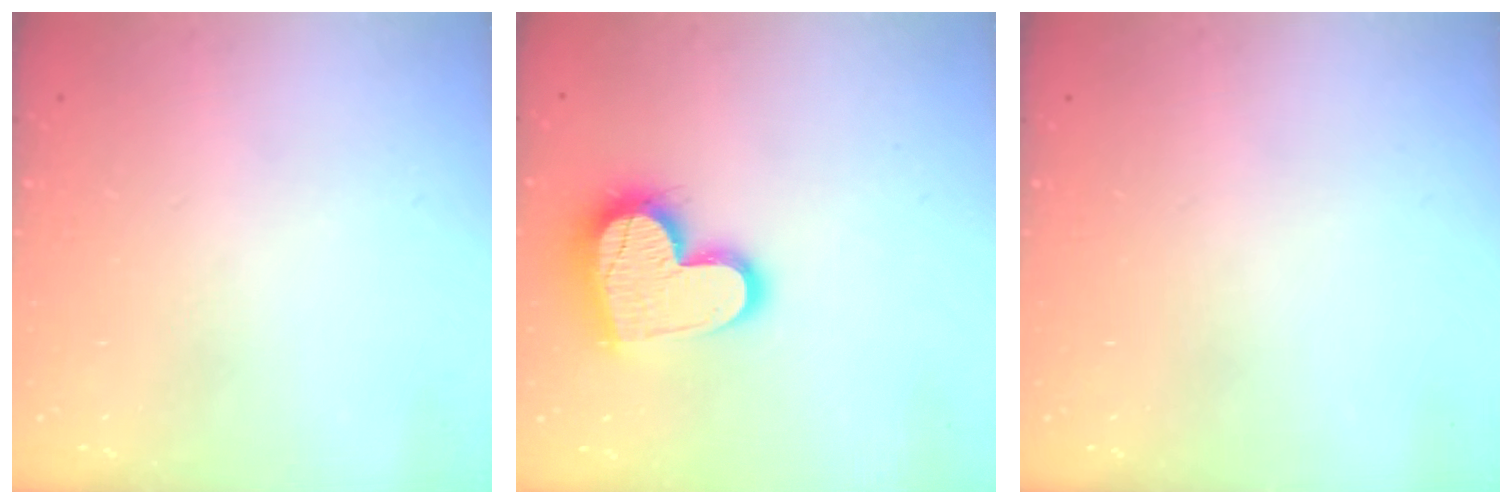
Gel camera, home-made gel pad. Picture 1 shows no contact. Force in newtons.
{"total": 16.5, "press": 16.5, "slide": 1.1}
{"total": 0.0}